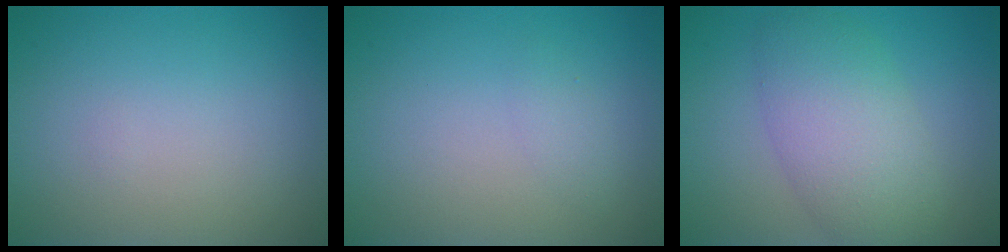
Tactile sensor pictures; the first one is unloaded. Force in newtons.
{"total": 0.9, "press": 0.9, "slide": 0.1}
{"total": 6.0, "press": 6.0, "slide": 0.2}